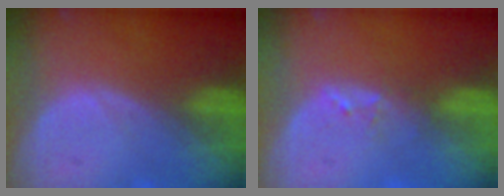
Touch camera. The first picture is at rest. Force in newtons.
{"total": 1.6, "press": 1.5, "slide": 0.3}